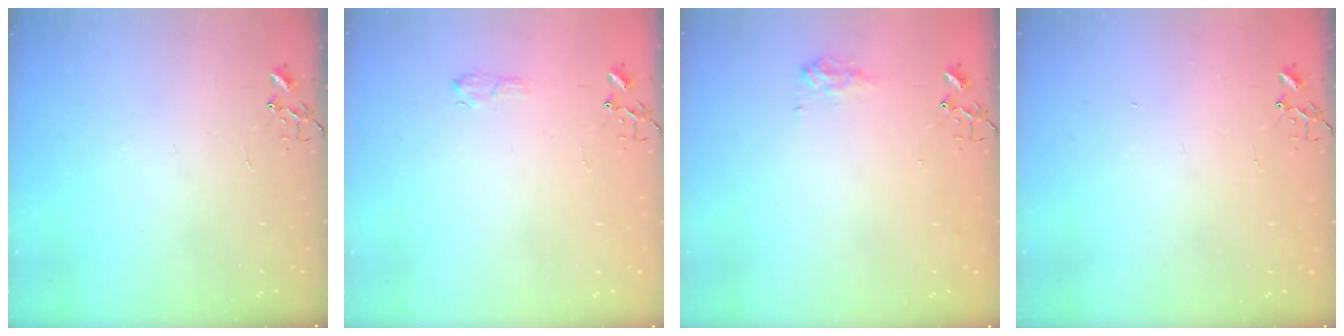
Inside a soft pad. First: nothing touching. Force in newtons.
{"total": 5.5, "press": 5.5, "slide": 0.8}
{"total": 8.0, "press": 8.0, "slide": 0.4}
{"total": 1.1, "press": 1.1, "slide": 0.1}